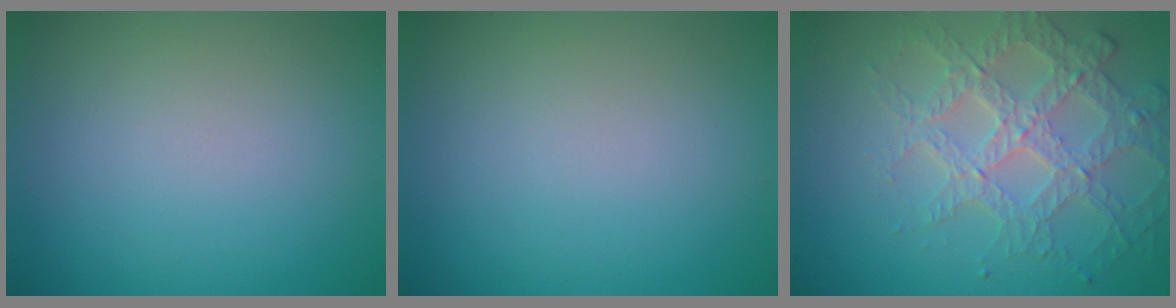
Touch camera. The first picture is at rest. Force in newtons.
{"total": 0.0}
{"total": 4.0, "press": 4.0, "slide": 0.3}